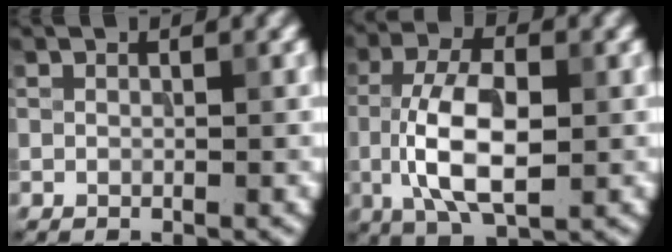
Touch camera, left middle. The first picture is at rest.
{"total": 7.8, "force": [-0.8, 3.7, 6.9], "torque": [-0.145, 0.001, -0.016]}